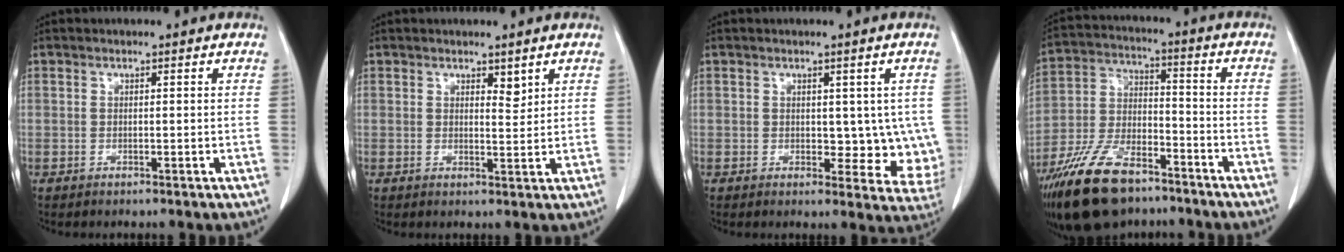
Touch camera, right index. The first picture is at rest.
{"total": 1.9, "force": [1.3, 0.7, 1.1], "torque": [-0.016, -0.010, 0.023]}
{"total": 6.8, "force": [0.6, 4.2, 5.2], "torque": [-0.036, -0.003, 0.014]}
{"total": 15.3, "force": [-10.9, 6.4, 8.7], "torque": [-0.178, 0.001, -0.197]}